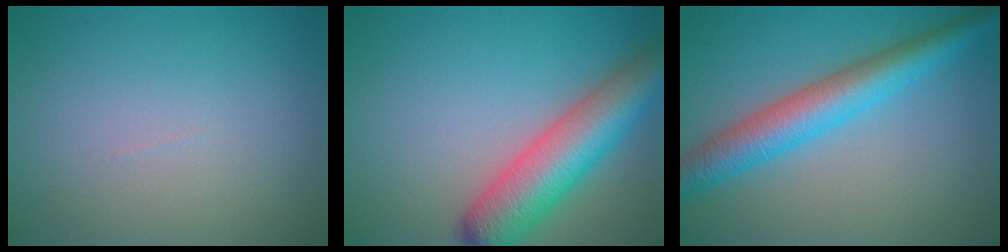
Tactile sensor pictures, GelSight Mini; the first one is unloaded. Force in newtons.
{"total": 8.2, "press": 8.2, "slide": 0.3}
{"total": 5.9, "press": 5.9, "slide": 0.0}